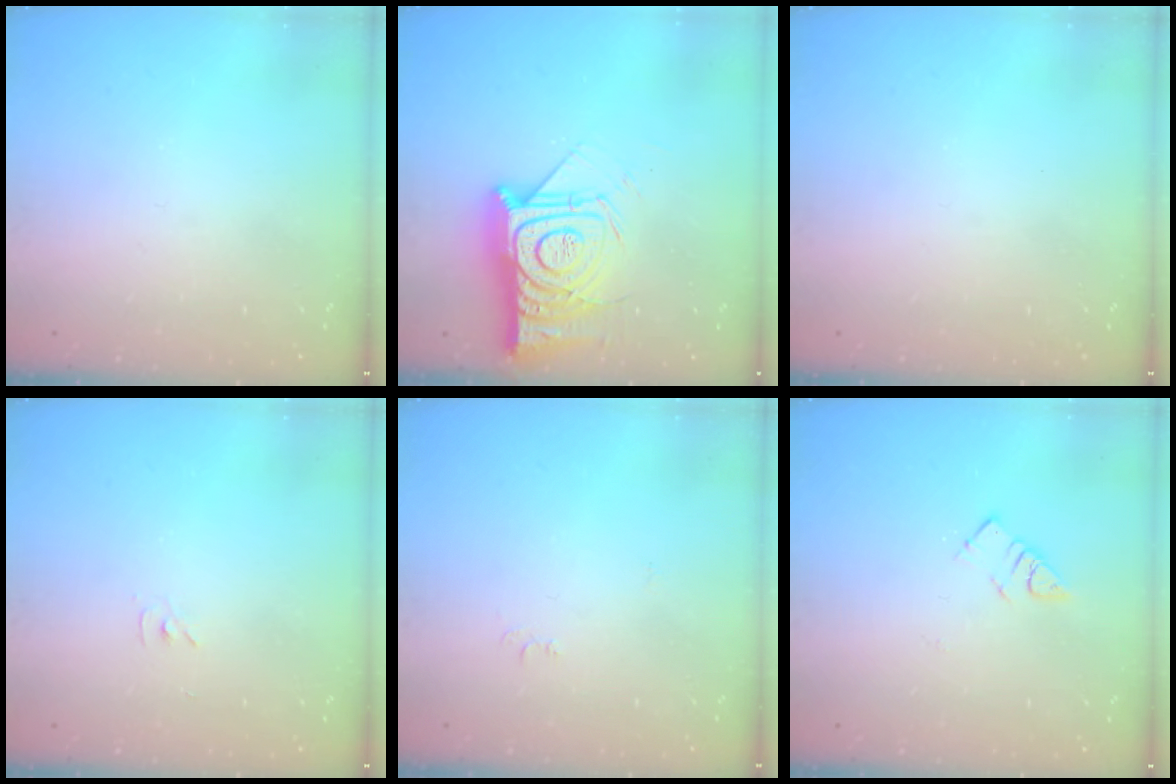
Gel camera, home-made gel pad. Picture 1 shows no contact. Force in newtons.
{"total": 18.4, "press": 18.4, "slide": 1.5}
{"total": 0.0}
{"total": 3.5, "press": 3.5, "slide": 0.5}
{"total": 4.3, "press": 4.3, "slide": 0.6}
{"total": 4.6, "press": 4.6, "slide": 0.2}